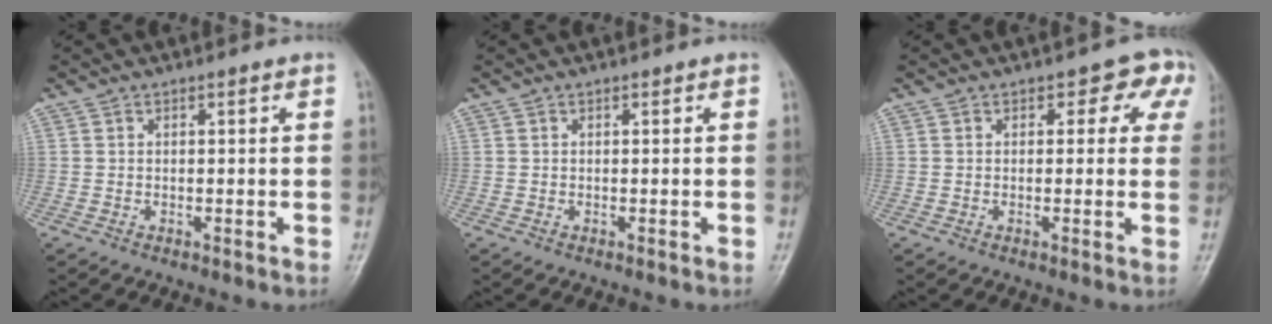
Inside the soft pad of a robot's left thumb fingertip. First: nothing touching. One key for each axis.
{"total": 0.0}
{"total": 5.1, "fx": 2.0, "fy": 3.5, "fz": 3.1, "tx": 0.014, "ty": 0.001, "tz": 0.008}